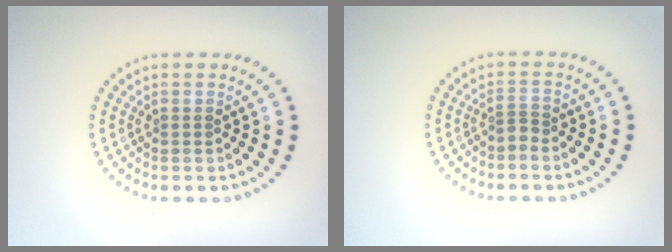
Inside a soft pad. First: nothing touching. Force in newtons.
{"total": 1.0, "press": 0.6, "slide": 0.8}